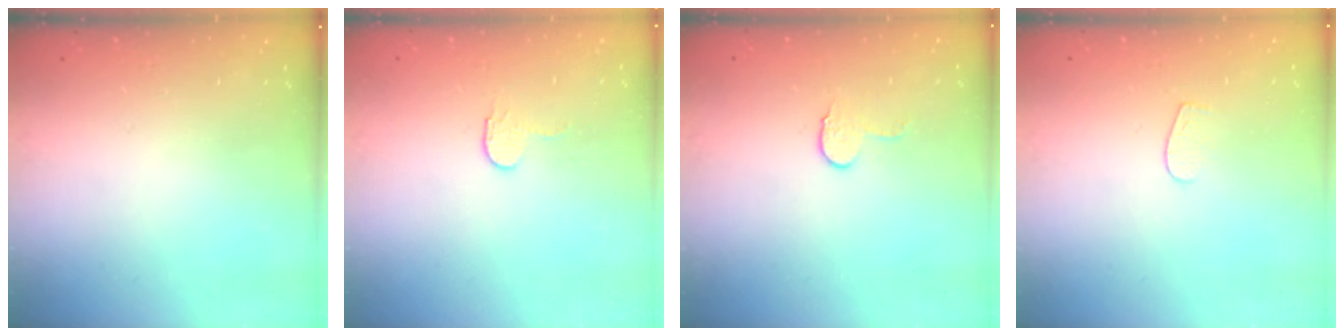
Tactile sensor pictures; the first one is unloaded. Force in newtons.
{"total": 3.2, "press": 3.2, "slide": 0.3}
{"total": 6.4, "press": 6.4, "slide": 0.6}
{"total": 3.1, "press": 3.1, "slide": 0.2}